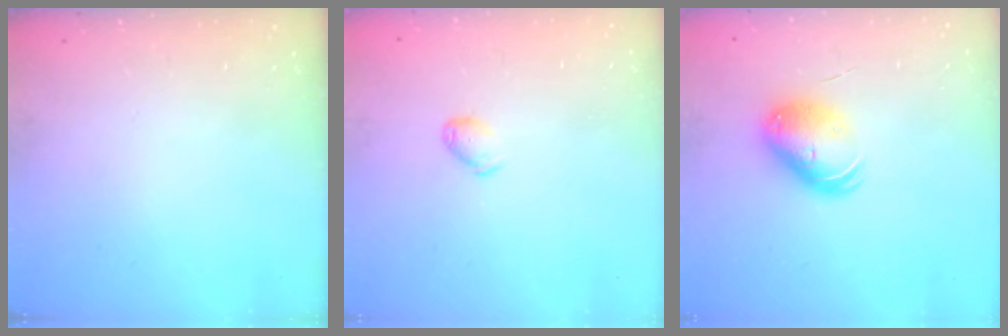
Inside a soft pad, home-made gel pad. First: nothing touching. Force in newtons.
{"total": 5.1, "press": 5.0, "slide": 0.8}
{"total": 9.0, "press": 8.9, "slide": 1.3}